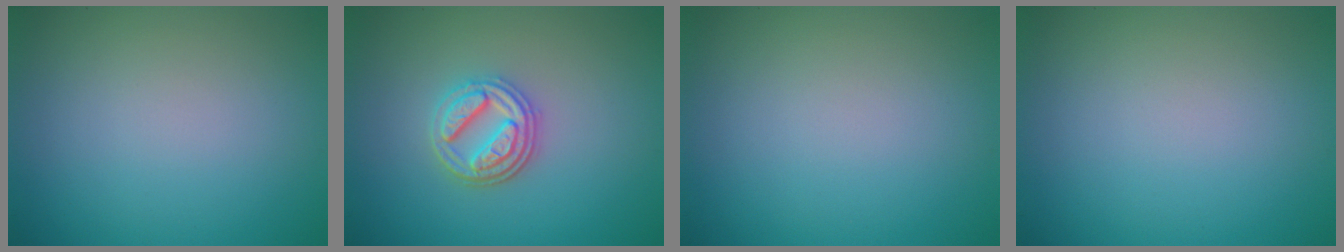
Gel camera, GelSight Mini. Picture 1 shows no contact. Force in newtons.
{"total": 3.6, "press": 3.1, "slide": 1.7}
{"total": 0.0}
{"total": 0.0}